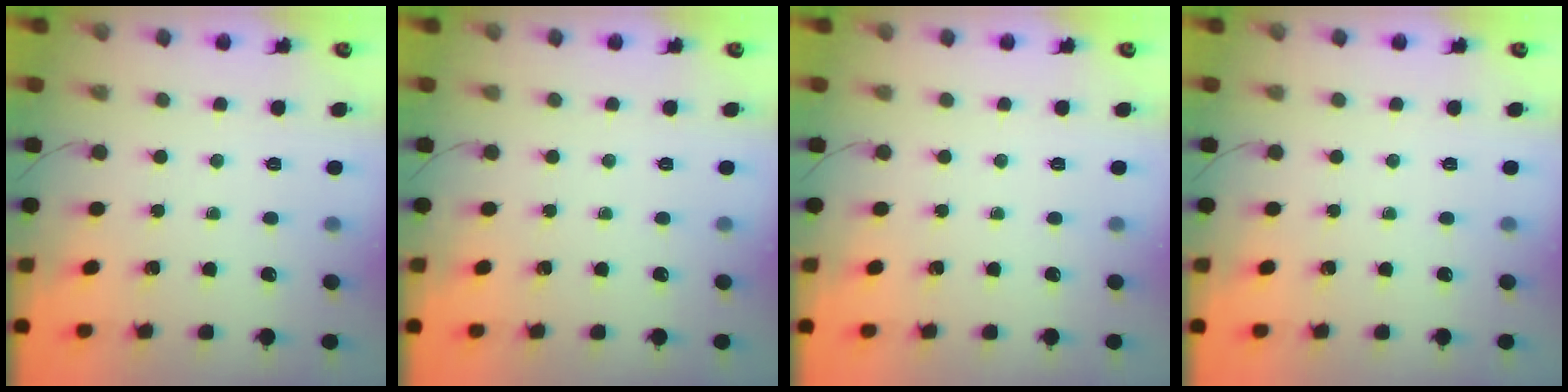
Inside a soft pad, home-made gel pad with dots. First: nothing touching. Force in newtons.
{"total": 0.0}
{"total": 0.0}
{"total": 0.0}